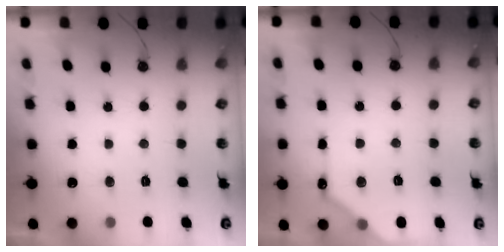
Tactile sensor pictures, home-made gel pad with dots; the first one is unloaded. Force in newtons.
{"total": 12.1, "press": 12.1, "slide": 0.7}